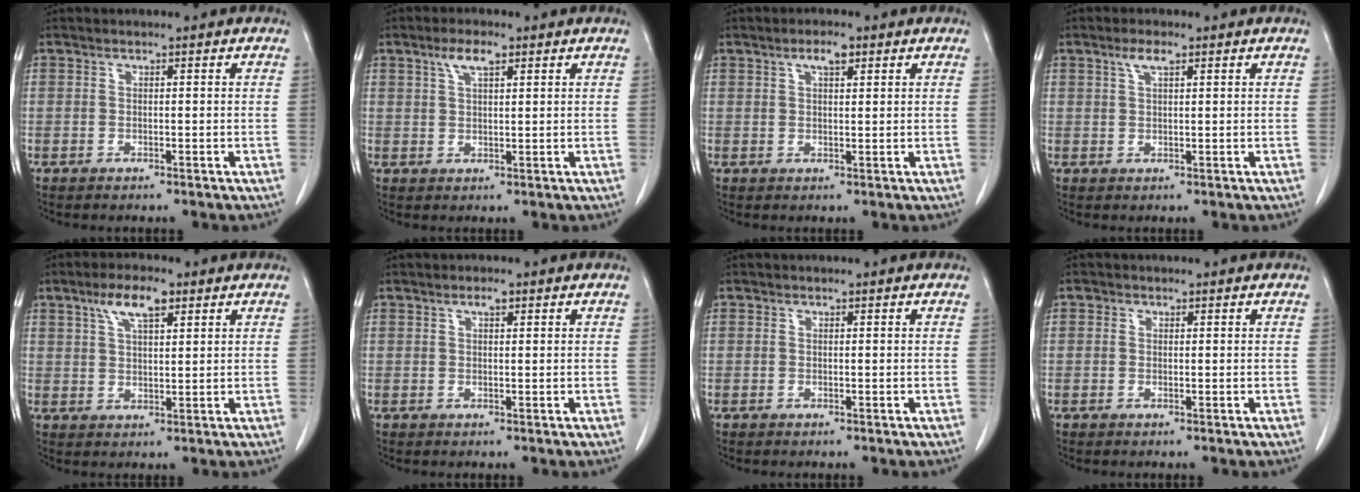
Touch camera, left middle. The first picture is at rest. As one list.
[{"total": 3.7, "force": [2.1, 1.1, 2.8], "torque": [-0.060, 0.007, 0.042]}, {"total": 2.8, "force": [1.6, 0.8, 2.1], "torque": [-0.042, 0.005, 0.027]}, {"total": 1.4, "force": [0.9, 0.4, 1.1], "torque": [-0.024, 0.005, 0.016]}, {"total": 6.1, "force": [3.5, 1.8, 4.6], "torque": [-0.093, 0.011, 0.063]}, {"total": 1.4, "force": [0.8, 0.4, 1.1], "torque": [-0.022, 0.003, 0.013]}, {"total": 0.0}, {"total": 0.7, "force": [0.3, 0.6, 0.1], "torque": [0.001, 0.000, 0.001]}]